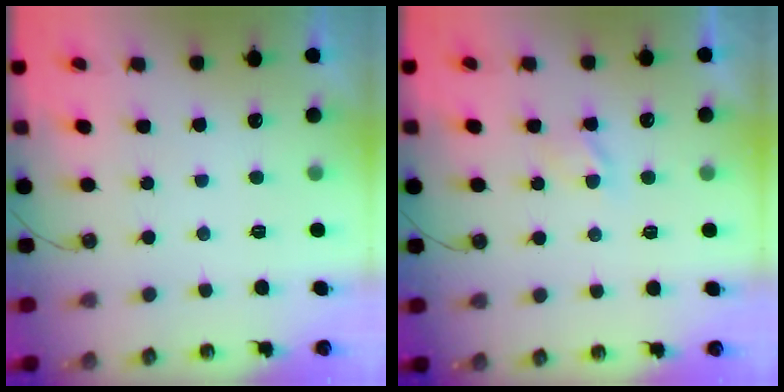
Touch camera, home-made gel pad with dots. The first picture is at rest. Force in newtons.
{"total": 2.2, "press": 2.1, "slide": 0.4}